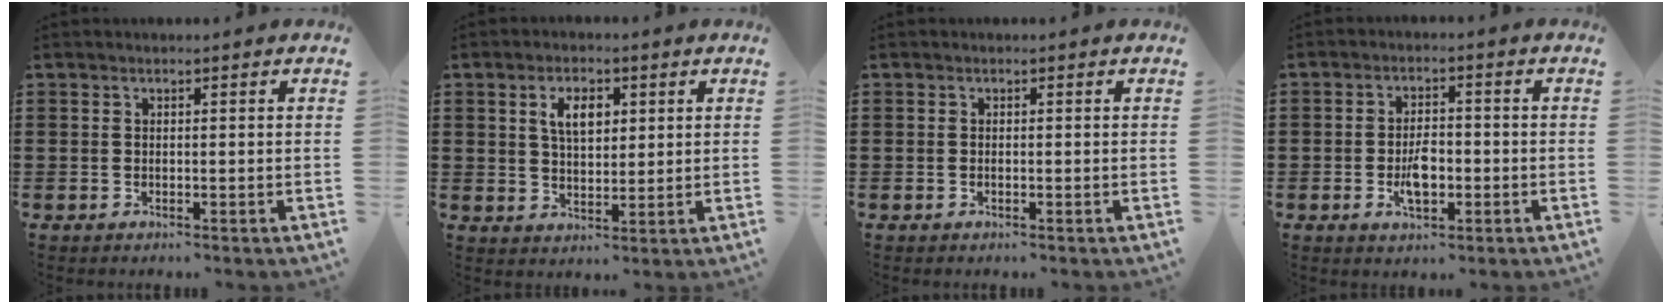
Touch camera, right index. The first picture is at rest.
{"total": 4.6, "force": [1.6, 2.5, 3.6], "torque": [-0.071, 0.008, 0.024]}
{"total": 0.0}
{"total": 4.5, "force": [-1.1, 2.3, 3.8], "torque": [-0.080, 0.001, -0.023]}